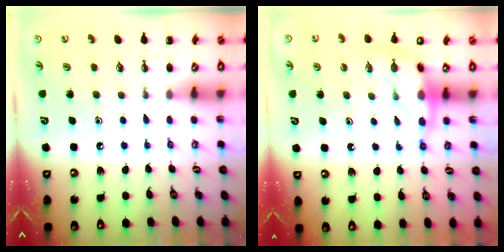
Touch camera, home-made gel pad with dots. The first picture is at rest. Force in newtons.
{"total": 7.5, "press": 7.5, "slide": 0.8}